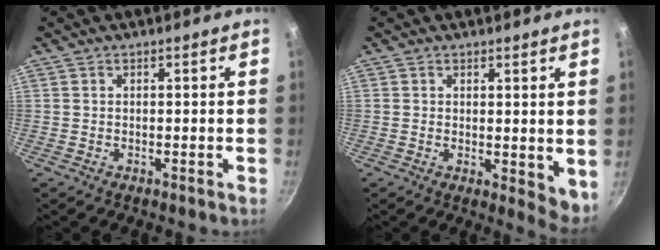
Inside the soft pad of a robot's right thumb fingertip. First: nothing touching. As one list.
[{"total": 4.9, "force": [1.3, 2.5, 4.0], "torque": [-0.048, -0.014, 0.019]}]